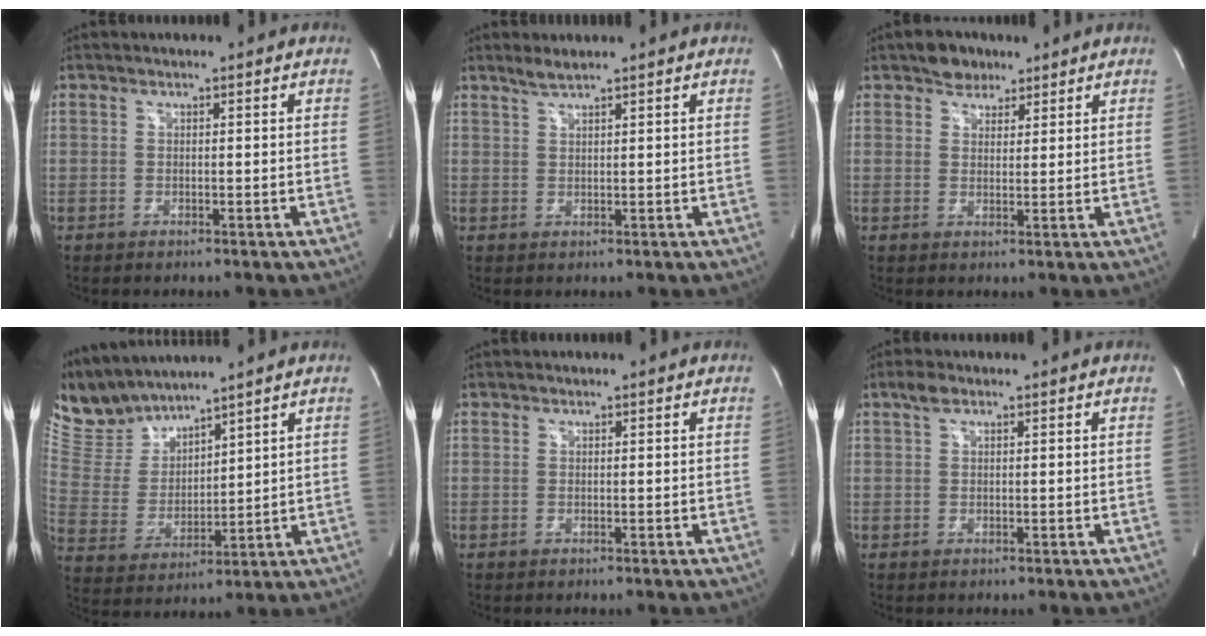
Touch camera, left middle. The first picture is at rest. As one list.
[{"total": 1.9, "force": [1.7, -0.2, 0.8], "torque": [-0.023, 0.003, 0.036]}, {"total": 3.9, "force": [2.9, 2.5, 1.0], "torque": [-0.017, 0.006, 0.046]}, {"total": 9.6, "force": [9.2, 2.0, 1.4], "torque": [-0.049, 0.013, 0.205]}, {"total": 0.0}, {"total": 1.9, "force": [1.2, 0.8, 1.2], "torque": [-0.031, 0.013, 0.024]}]